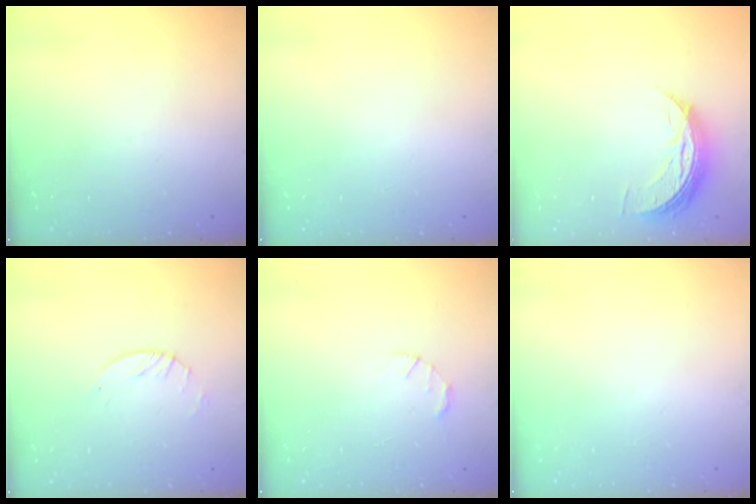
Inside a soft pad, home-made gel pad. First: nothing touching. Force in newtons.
{"total": 0.0}
{"total": 8.3, "press": 8.3, "slide": 0.5}
{"total": 2.6, "press": 2.5, "slide": 0.4}
{"total": 1.5, "press": 1.5, "slide": 0.3}
{"total": 0.0}